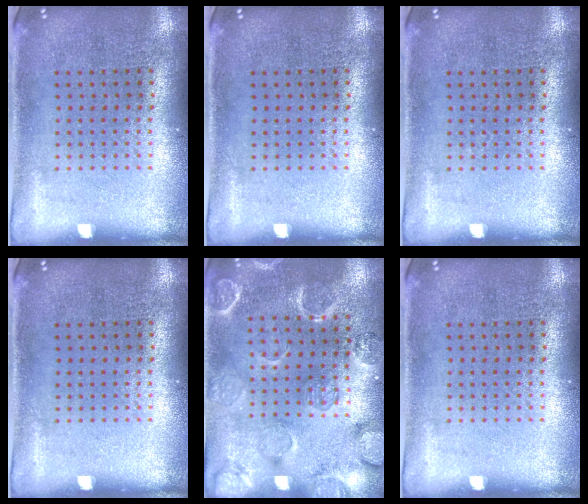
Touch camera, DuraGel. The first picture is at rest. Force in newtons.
{"total": 0.0}
{"total": 0.0}
{"total": 0.0}
{"total": 2.4, "press": 2.3, "slide": 0.6}
{"total": 0.0}